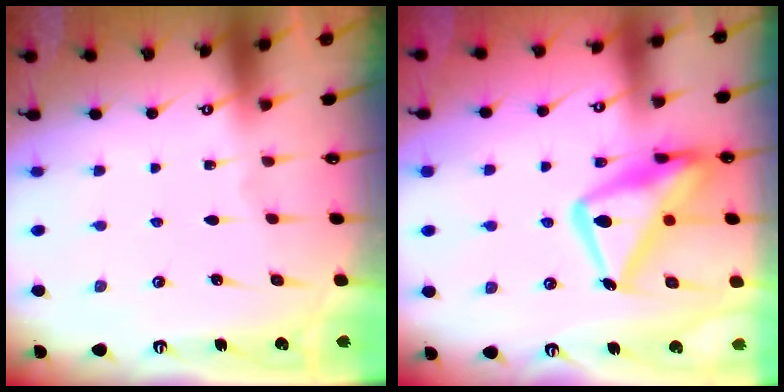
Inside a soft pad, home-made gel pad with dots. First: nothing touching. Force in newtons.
{"total": 19.6, "press": 19.5, "slide": 1.6}